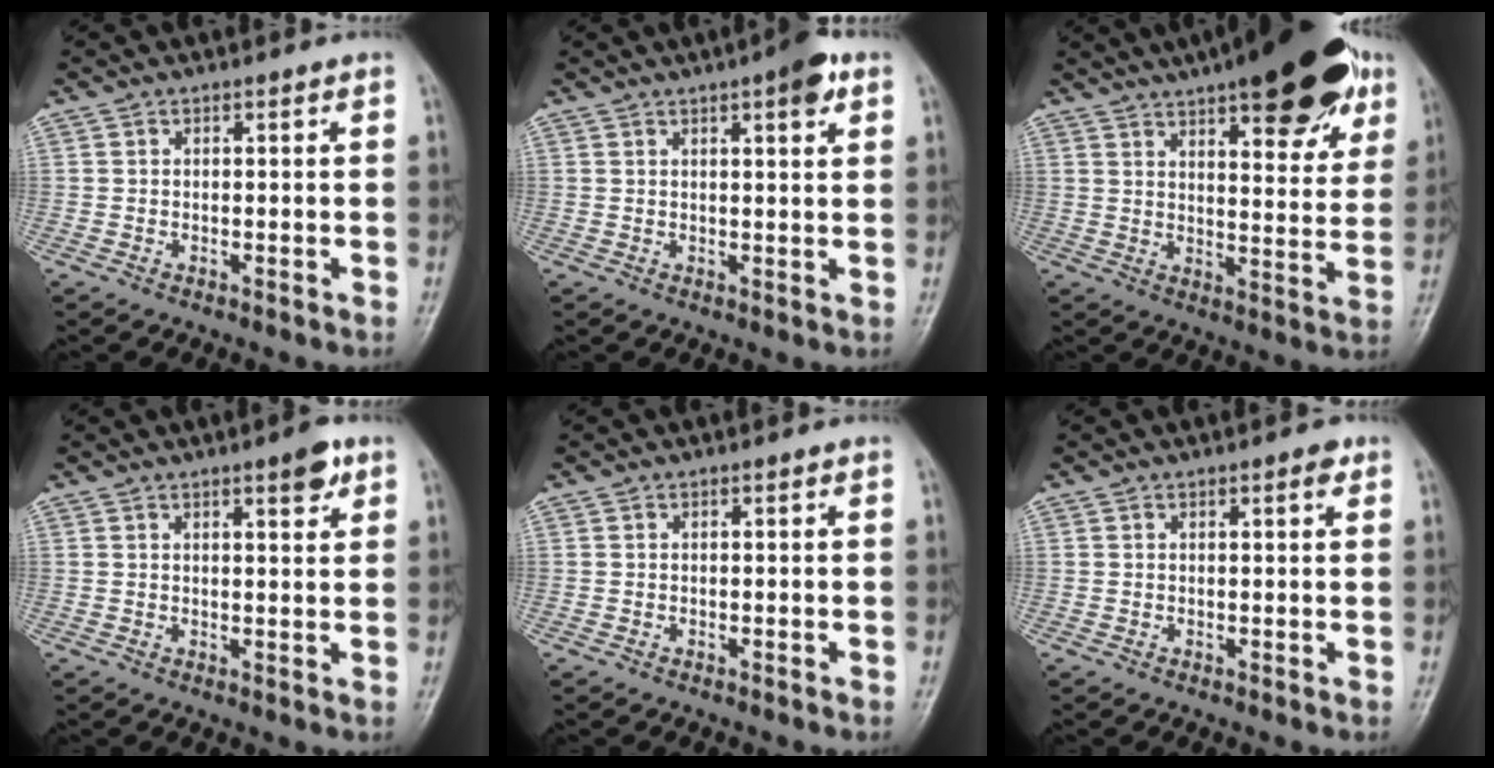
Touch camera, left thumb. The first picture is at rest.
{"total": 5.5, "force": [2.9, 1.3, 4.5], "torque": [-0.055, -0.008, 0.035]}
{"total": 23.1, "force": [13.6, 7.9, 16.8], "torque": [-0.204, -0.020, 0.187]}
{"total": 4.3, "force": [2.6, 1.1, 3.3], "torque": [-0.039, -0.013, 0.034]}
{"total": 0.0}
{"total": 2.0, "force": [1.1, 0.5, 1.6], "torque": [-0.019, -0.003, 0.013]}